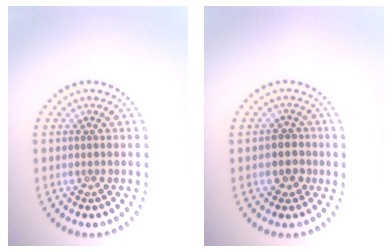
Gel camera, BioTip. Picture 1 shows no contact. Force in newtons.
{"total": 2.1, "press": 1.9, "slide": 0.9}